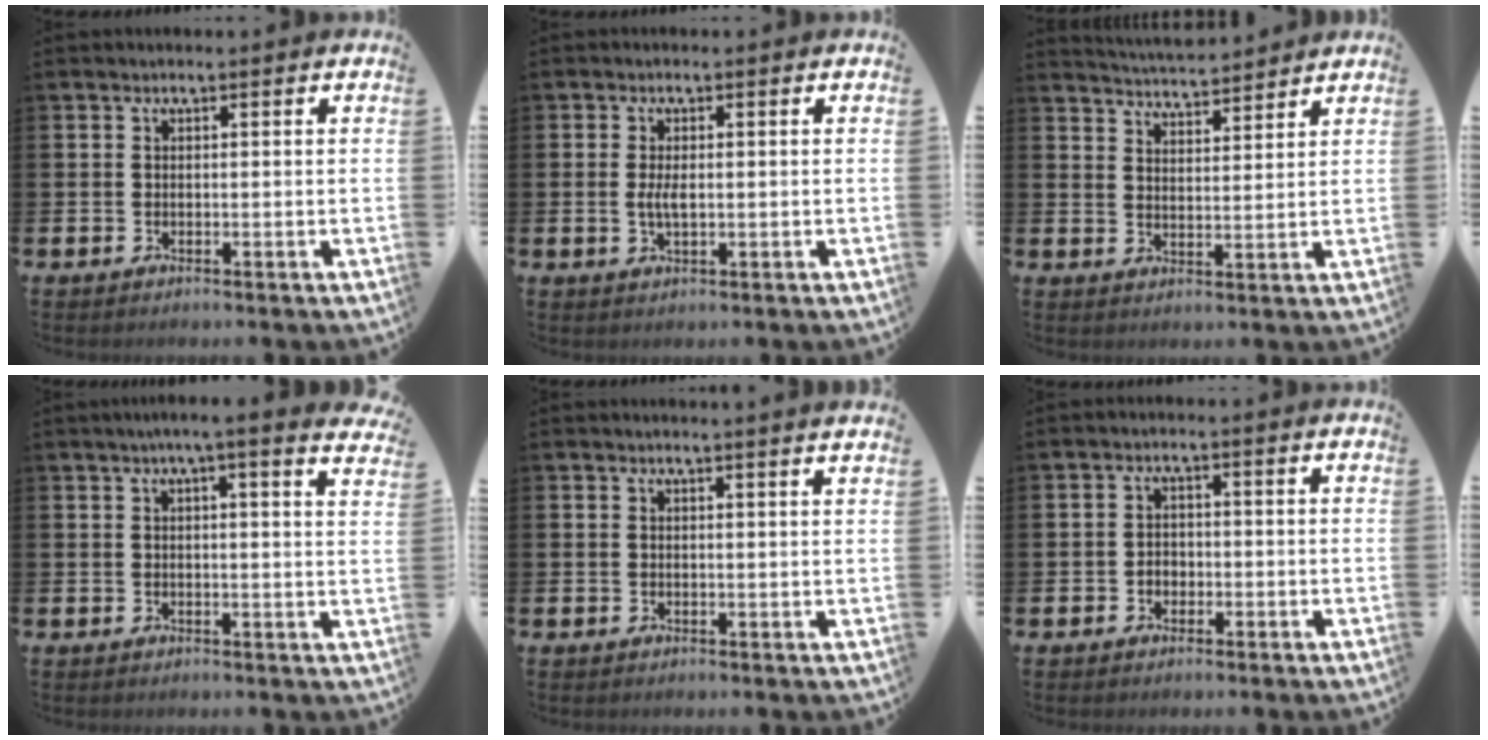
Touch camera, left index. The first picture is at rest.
{"total": 2.3, "force": [0.0, 0.9, 2.1], "torque": [-0.039, 0.002, -0.002]}
{"total": 4.8, "force": [4.8, 0.2, -0.1], "torque": [-0.013, -0.030, 0.086]}
{"total": 3.8, "force": [3.3, -0.4, 1.7], "torque": [-0.031, -0.015, 0.056]}
{"total": 1.2, "force": [1.1, -0.4, 0.1], "torque": [0.003, -0.006, 0.020]}
{"total": 1.7, "force": [-0.6, 1.4, 0.6], "torque": [-0.012, 0.004, -0.015]}